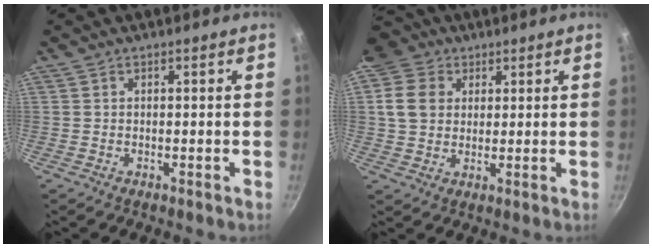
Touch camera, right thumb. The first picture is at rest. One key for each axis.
{"total": 8.9, "fx": 2.9, "fy": 7.3, "fz": 4.3, "tx": -0.051, "ty": 0.003, "tz": 0.045}